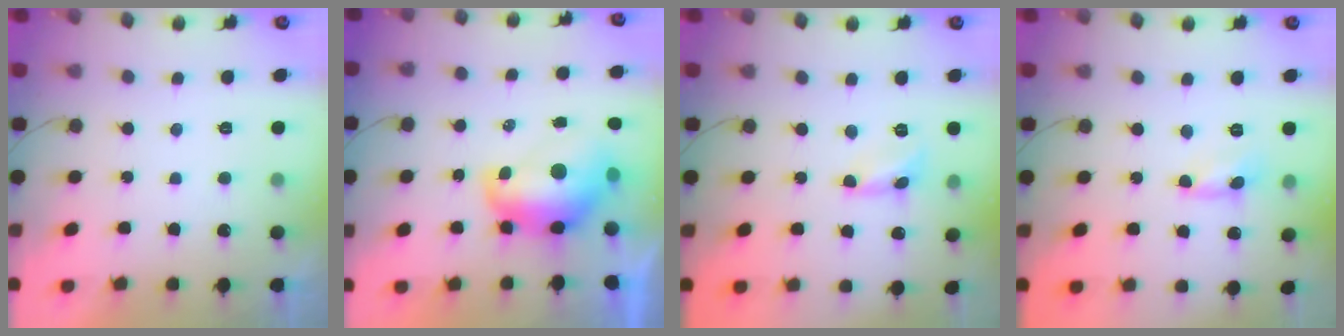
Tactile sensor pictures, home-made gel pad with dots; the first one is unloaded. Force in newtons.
{"total": 11.2, "press": 11.2, "slide": 1.0}
{"total": 2.4, "press": 2.4, "slide": 0.2}
{"total": 0.8, "press": 0.7, "slide": 0.1}